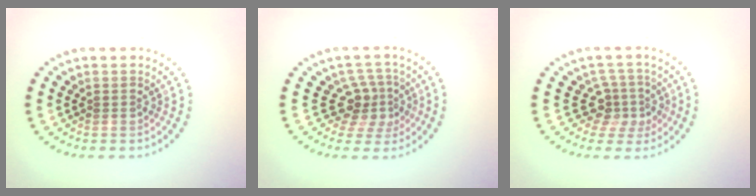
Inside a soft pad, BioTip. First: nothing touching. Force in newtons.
{"total": 3.1, "press": 2.3, "slide": 2.1}
{"total": 3.0, "press": 2.1, "slide": 2.1}